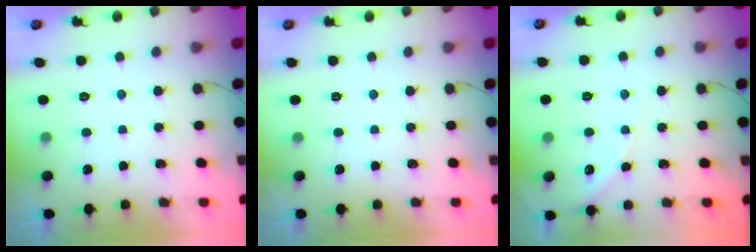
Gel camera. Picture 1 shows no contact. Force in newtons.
{"total": 0.0}
{"total": 6.0, "press": 6.0, "slide": 0.6}